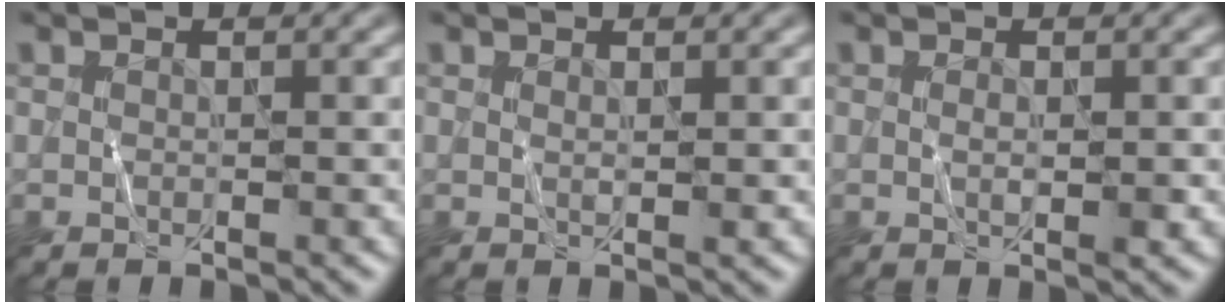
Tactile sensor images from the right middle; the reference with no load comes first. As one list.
[{"total": 0.6, "force": [0.3, 0.1, 0.6], "torque": [-0.009, -0.003, 0.005]}, {"total": 1.4, "force": [0.0, 0.4, 1.3], "torque": [-0.024, -0.003, 0.000]}]